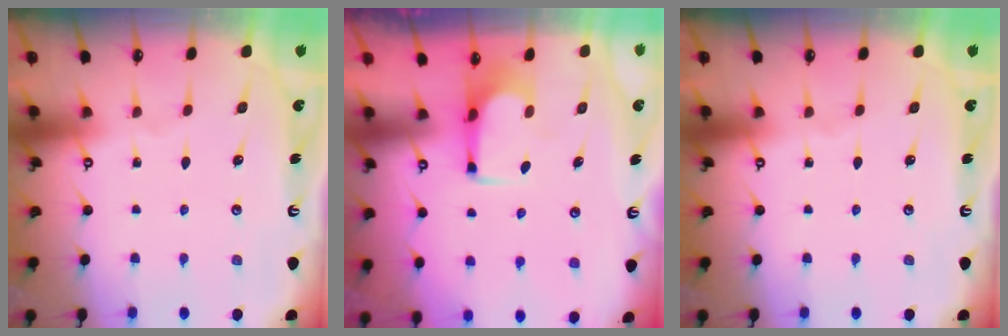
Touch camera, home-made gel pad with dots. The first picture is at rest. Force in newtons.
{"total": 3.7, "press": 3.6, "slide": 0.7}
{"total": 0.0}